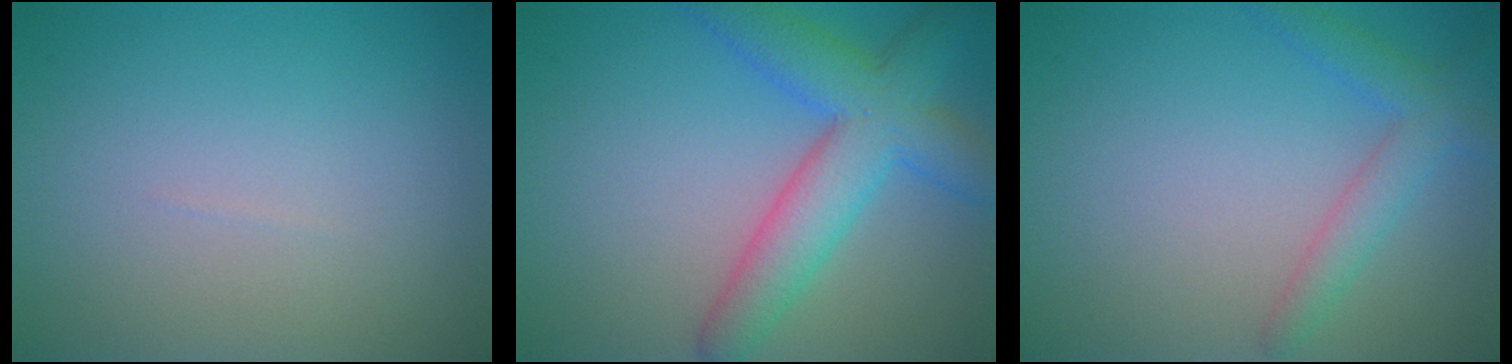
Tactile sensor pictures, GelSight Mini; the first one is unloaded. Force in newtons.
{"total": 6.8, "press": 6.8, "slide": 0.3}
{"total": 2.7, "press": 2.7, "slide": 0.2}